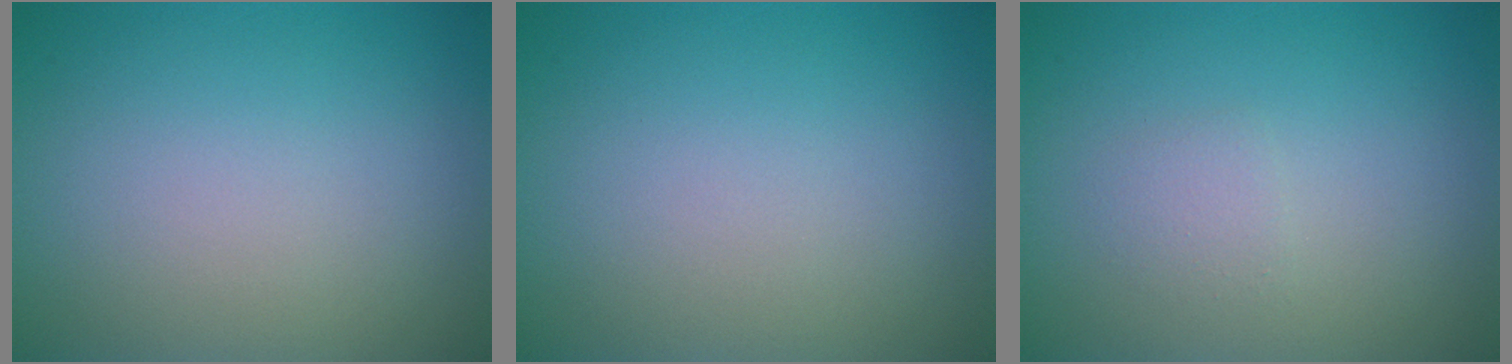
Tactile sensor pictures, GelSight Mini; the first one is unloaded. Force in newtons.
{"total": 0.0}
{"total": 1.1, "press": 1.0, "slide": 0.1}